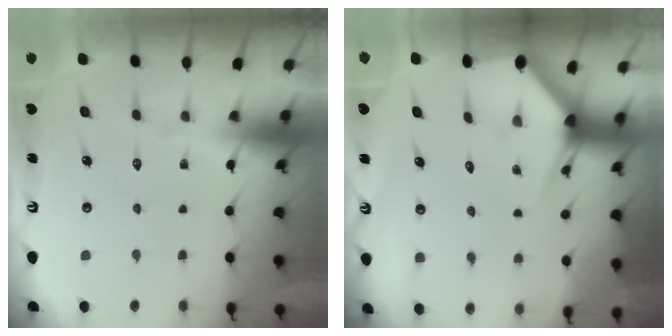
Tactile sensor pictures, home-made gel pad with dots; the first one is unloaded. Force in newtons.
{"total": 3.0, "press": 3.0, "slide": 0.1}